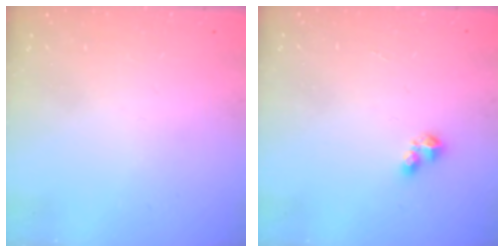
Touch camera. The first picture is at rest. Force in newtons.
{"total": 2.7, "press": 2.6, "slide": 0.5}